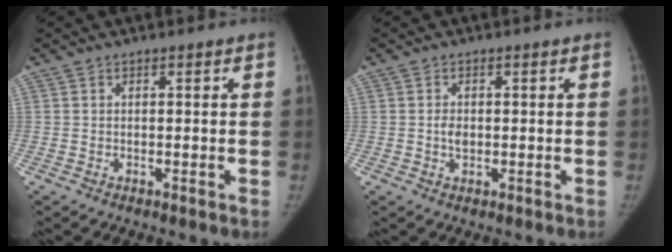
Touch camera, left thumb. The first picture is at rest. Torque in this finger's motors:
{"motor_torque": [0.50, 0.45, 0.06, -0.04, 0.13]}